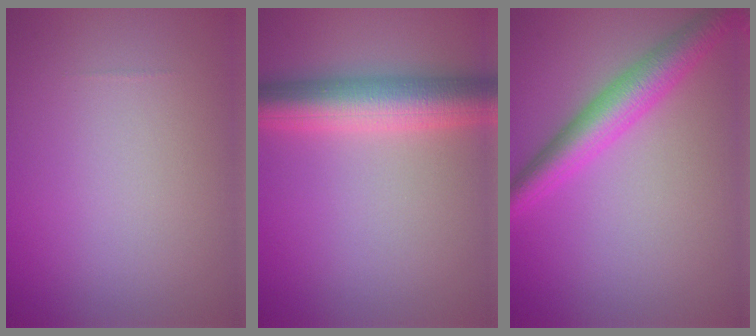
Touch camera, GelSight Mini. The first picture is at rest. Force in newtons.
{"total": 6.8, "press": 6.8, "slide": 0.2}
{"total": 4.8, "press": 4.8, "slide": 0.1}